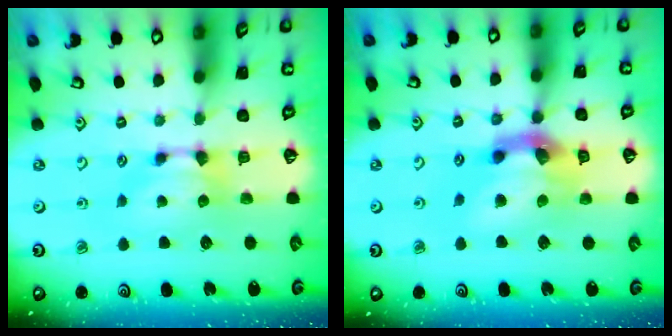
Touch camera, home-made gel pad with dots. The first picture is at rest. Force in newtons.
{"total": 6.3, "press": 5.9, "slide": 2.2}